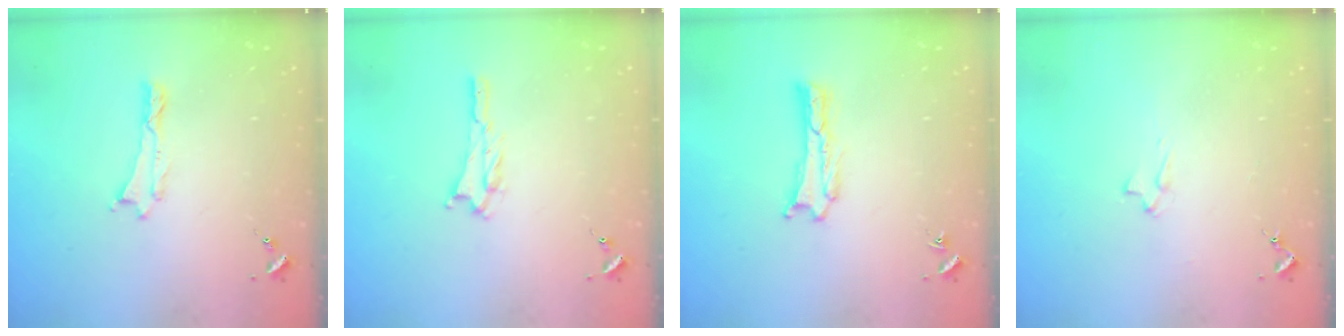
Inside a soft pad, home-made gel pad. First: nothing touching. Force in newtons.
{"total": 1.5, "press": 1.5, "slide": 0.3}
{"total": 0.8, "press": 0.8, "slide": 0.0}
{"total": 2.1, "press": 2.1, "slide": 0.3}